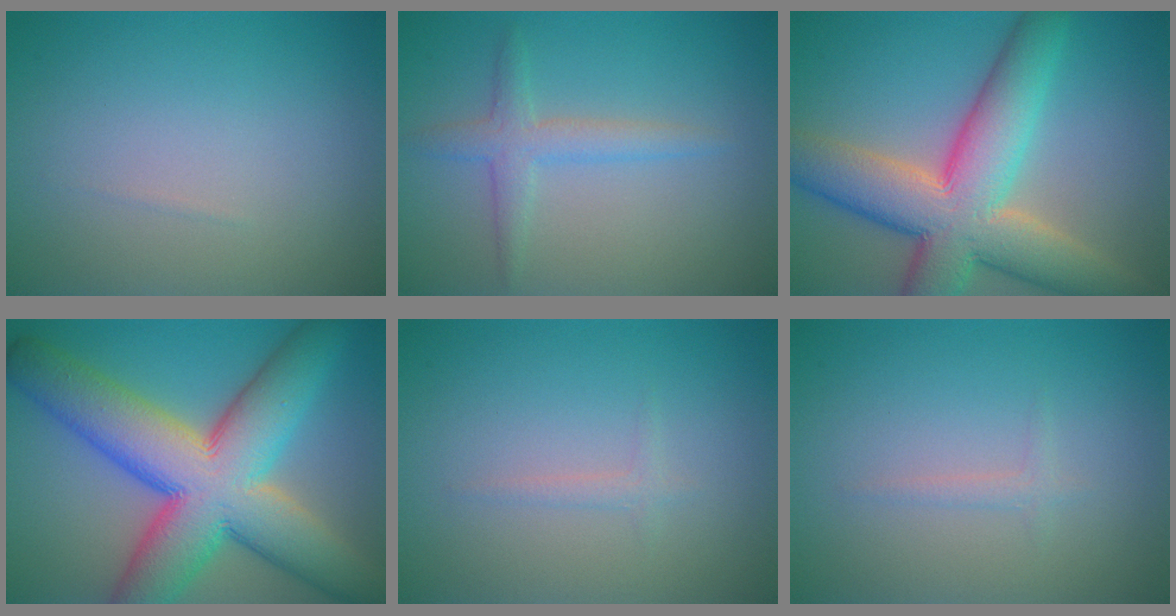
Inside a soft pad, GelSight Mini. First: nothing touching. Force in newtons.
{"total": 2.5, "press": 2.5, "slide": 0.0}
{"total": 11.3, "press": 11.3, "slide": 0.7}
{"total": 14.3, "press": 14.3, "slide": 0.7}
{"total": 0.9, "press": 0.9, "slide": 0.1}
{"total": 0.9, "press": 0.9, "slide": 0.1}